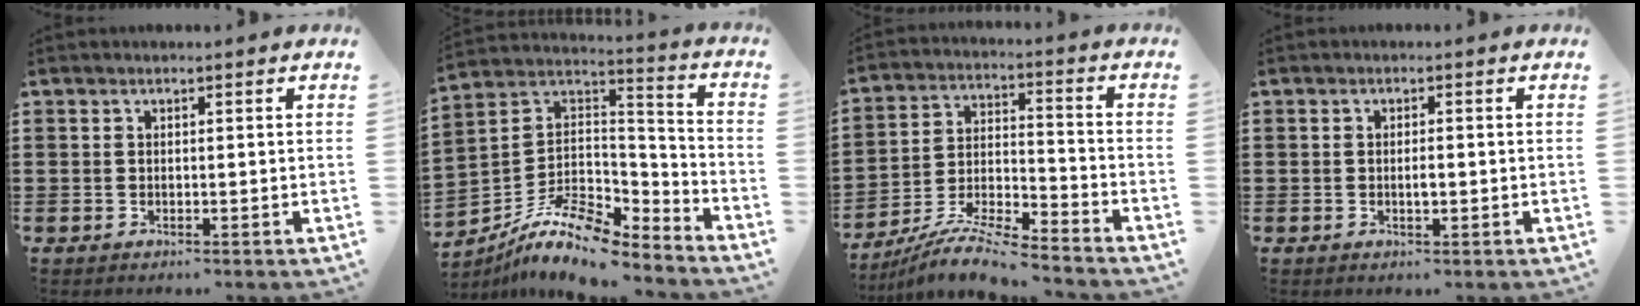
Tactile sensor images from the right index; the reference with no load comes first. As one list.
[{"total": 11.5, "force": [-9.0, 3.7, 6.2], "torque": [-0.127, 0.018, -0.176]}, {"total": 9.2, "force": [-8.6, 0.1, 3.2], "torque": [-0.062, 0.008, -0.170]}, {"total": 1.4, "force": [-0.2, 0.4, 1.4], "torque": [-0.027, 0.000, -0.003]}]